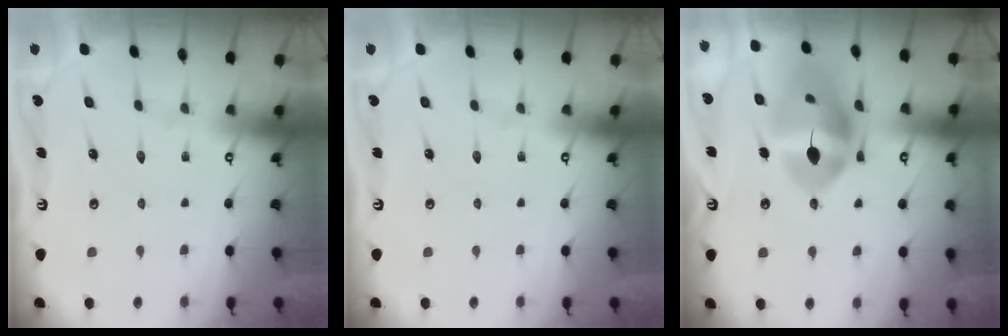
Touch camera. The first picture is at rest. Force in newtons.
{"total": 0.0}
{"total": 18.3, "press": 18.1, "slide": 2.0}